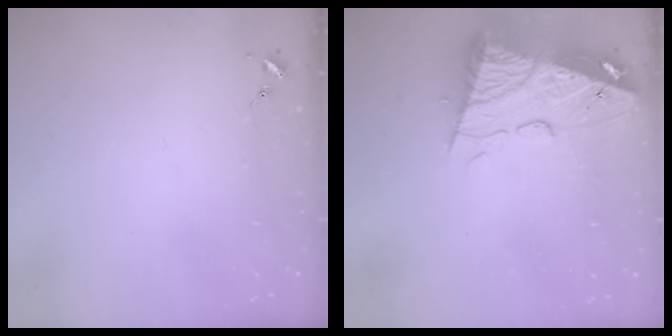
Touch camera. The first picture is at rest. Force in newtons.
{"total": 14.3, "press": 14.2, "slide": 1.5}